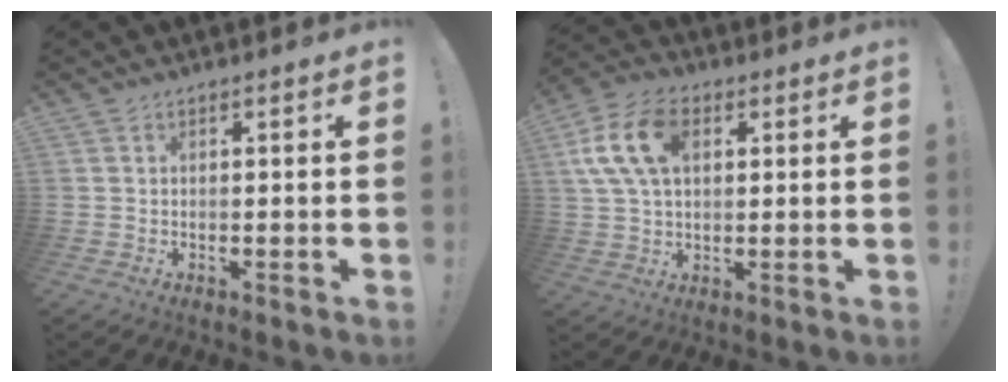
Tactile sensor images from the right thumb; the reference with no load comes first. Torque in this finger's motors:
{"motor_torque": [-0.38, 0.80, 0.06, 0.08, 0.40]}